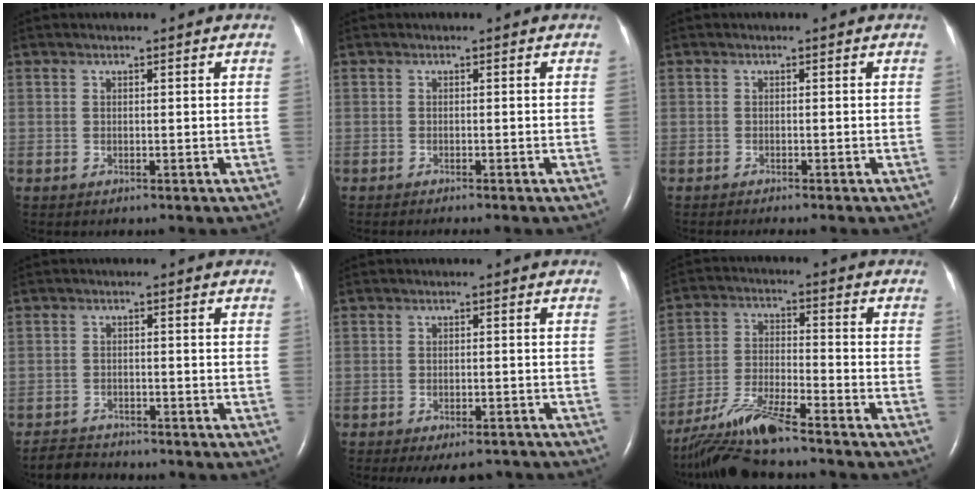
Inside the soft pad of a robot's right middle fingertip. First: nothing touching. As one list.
[{"total": 2.2, "force": [-1.8, -0.3, 1.2], "torque": [-0.013, 0.002, -0.018]}, {"total": 3.1, "force": [-2.6, -0.1, 1.6], "torque": [-0.016, -0.004, -0.029]}, {"total": 2.8, "force": [-2.8, 0.3, -0.3], "torque": [0.002, -0.014, -0.050]}, {"total": 7.9, "force": [-6.9, 2.3, 3.2], "torque": [-0.036, -0.010, -0.084]}, {"total": 10.5, "force": [-9.2, -0.2, 5.0], "torque": [-0.102, -0.016, -0.171]}]